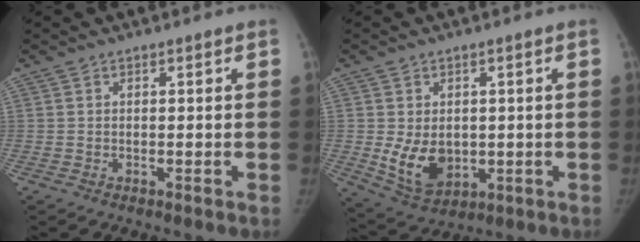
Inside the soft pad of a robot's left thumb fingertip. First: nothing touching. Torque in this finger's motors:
{"motor_torque": [1.02, 1.20, 0.74, -0.66, 0.28]}